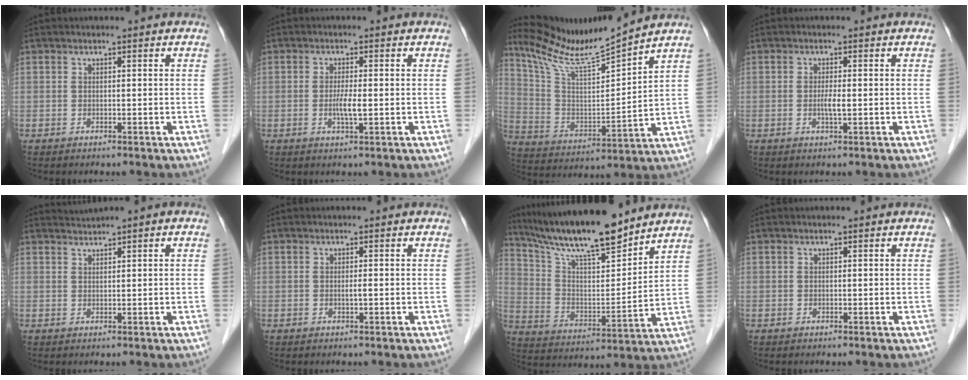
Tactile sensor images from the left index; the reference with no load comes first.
{"total": 2.7, "force": [-0.4, 0.2, 2.7], "torque": [-0.055, -0.005, -0.007]}
{"total": 11.9, "force": [11.3, -1.7, 3.4], "torque": [-0.075, -0.011, 0.220]}
{"total": 1.8, "force": [-0.2, 0.2, 1.8], "torque": [-0.038, -0.002, -0.004]}
{"total": 1.3, "force": [1.2, -0.3, 0.4], "torque": [-0.007, 0.012, 0.025]}
{"total": 0.7, "force": [-0.1, -0.1, 0.6], "torque": [-0.013, -0.001, -0.003]}
{"total": 17.0, "force": [14.6, 1.7, 8.7], "torque": [-0.155, 0.001, 0.260]}
{"total": 0.0}